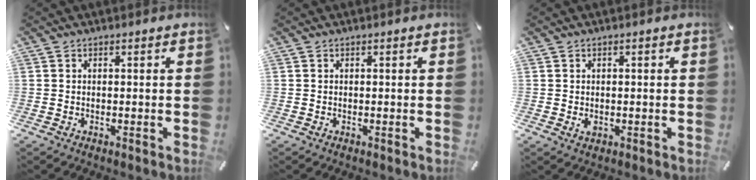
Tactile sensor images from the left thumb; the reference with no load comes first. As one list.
[{"total": 0.0}, {"total": 1.4, "force": [-0.3, 1.0, 1.0], "torque": [-0.018, 0.003, -0.006]}]